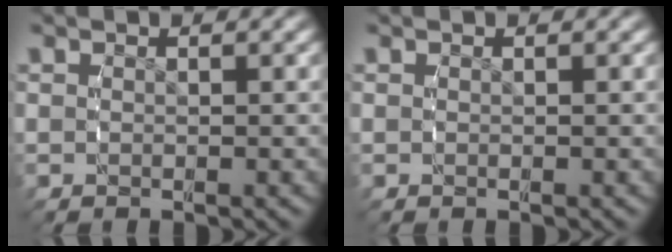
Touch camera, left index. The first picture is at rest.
{"total": 0.0}